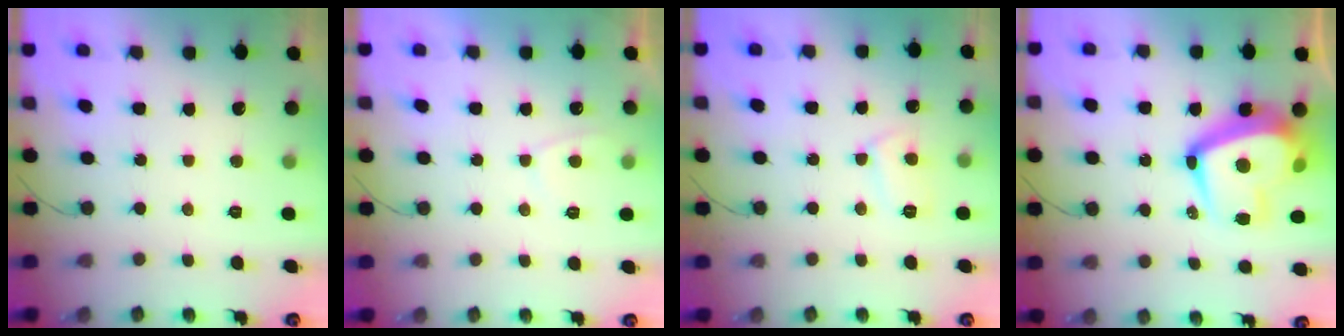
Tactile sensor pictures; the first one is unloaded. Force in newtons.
{"total": 2.1, "press": 2.0, "slide": 0.6}
{"total": 6.2, "press": 6.2, "slide": 0.5}
{"total": 19.9, "press": 19.8, "slide": 1.7}